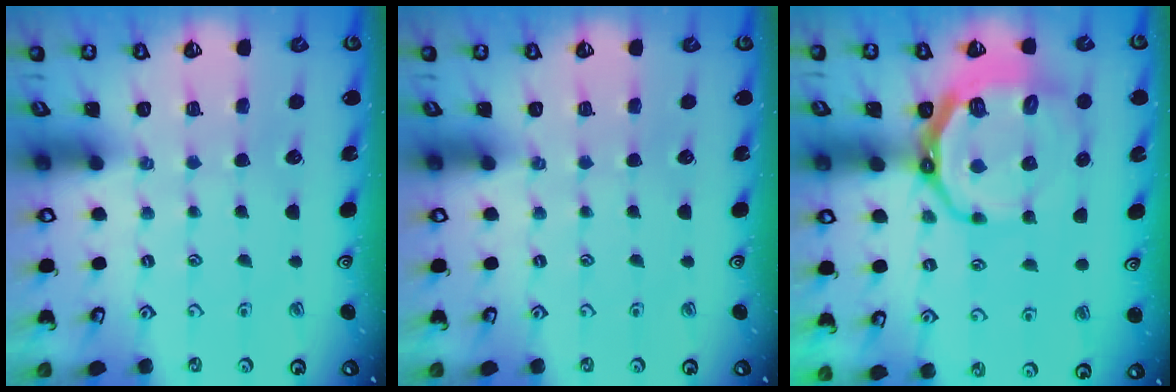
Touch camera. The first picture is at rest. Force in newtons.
{"total": 0.0}
{"total": 13.4, "press": 12.8, "slide": 4.0}